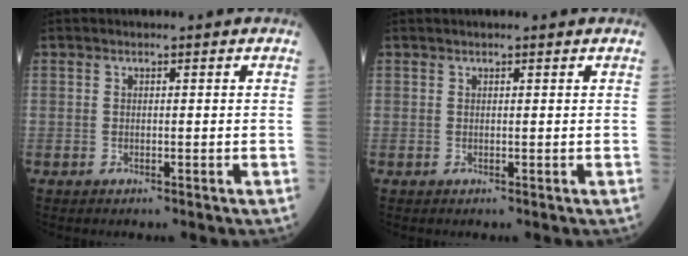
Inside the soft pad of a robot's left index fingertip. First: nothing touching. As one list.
[{"total": 1.5, "force": [1.3, 0.1, 0.8], "torque": [-0.009, 0.017, 0.020]}]